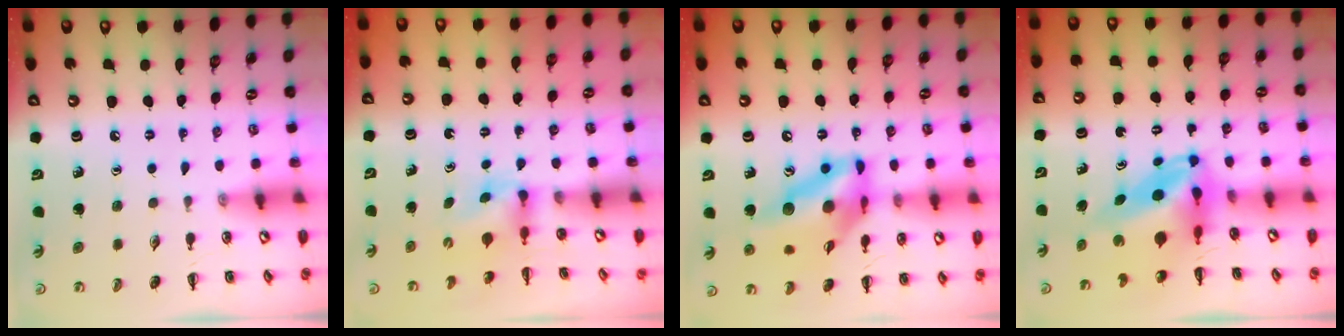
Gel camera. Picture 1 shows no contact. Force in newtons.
{"total": 2.9, "press": 2.6, "slide": 1.2}
{"total": 14.8, "press": 14.0, "slide": 5.0}
{"total": 6.7, "press": 6.4, "slide": 1.9}